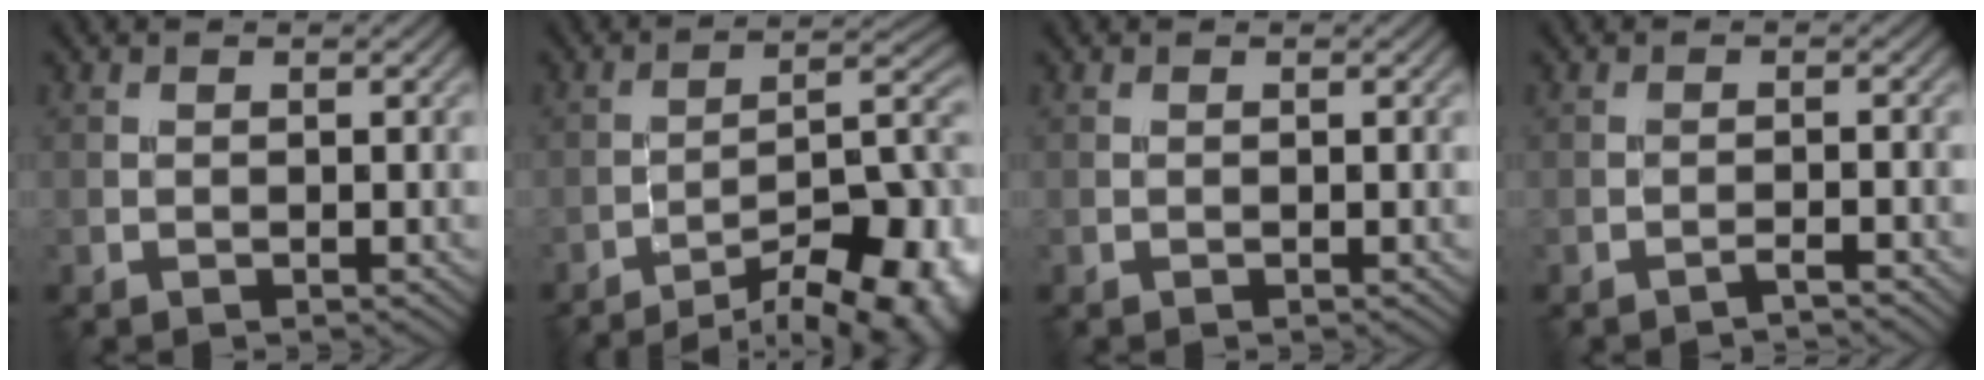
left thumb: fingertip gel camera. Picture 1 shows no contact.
{"total": 17.3, "force": [-12.0, 5.3, 11.2], "torque": [-0.109, 0.009, -0.169]}
{"total": 0.0}
{"total": 1.5, "force": [-1.2, 0.1, 0.9], "torque": [-0.006, 0.008, -0.032]}